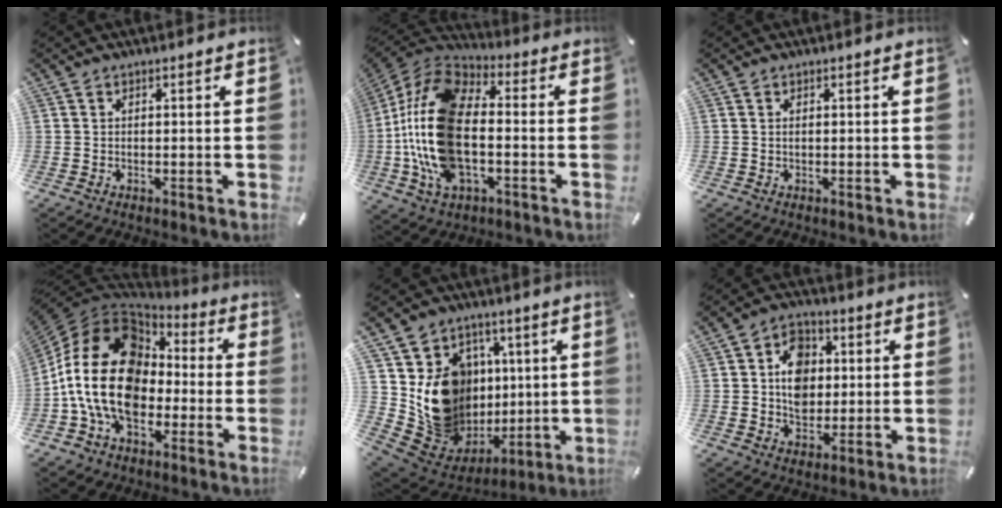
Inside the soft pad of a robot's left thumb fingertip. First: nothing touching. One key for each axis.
{"total": 20.4, "fx": -4.0, "fy": 11.3, "fz": 16.6, "tx": -0.366, "ty": 0.005, "tz": -0.070}
{"total": 0.6, "fx": 0.1, "fy": 0.1, "fz": 0.5, "tx": -0.012, "ty": -0.001, "tz": 0.002}
{"total": 20.7, "fx": -2.9, "fy": 15.1, "fz": 13.9, "tx": -0.288, "ty": 0.021, "tz": -0.049}
{"total": 15.6, "fx": 1.9, "fy": 14.5, "fz": 5.7, "tx": -0.079, "ty": -0.028, "tz": 0.069}
{"total": 9.7, "fx": 0.8, "fy": 8.3, "fz": 5.1, "tx": -0.068, "ty": 0.012, "tz": 0.015}